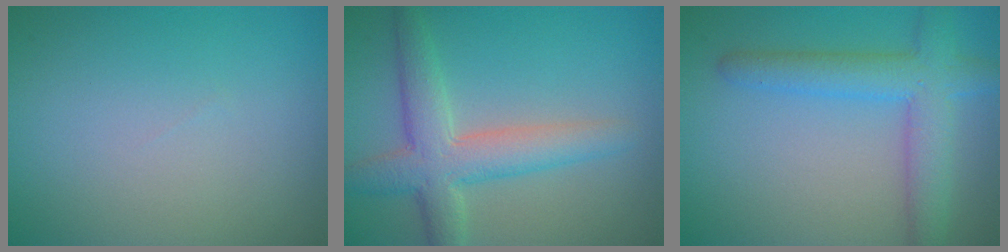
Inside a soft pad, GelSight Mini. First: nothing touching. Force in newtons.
{"total": 5.2, "press": 5.1, "slide": 0.4}
{"total": 4.9, "press": 4.9, "slide": 0.3}